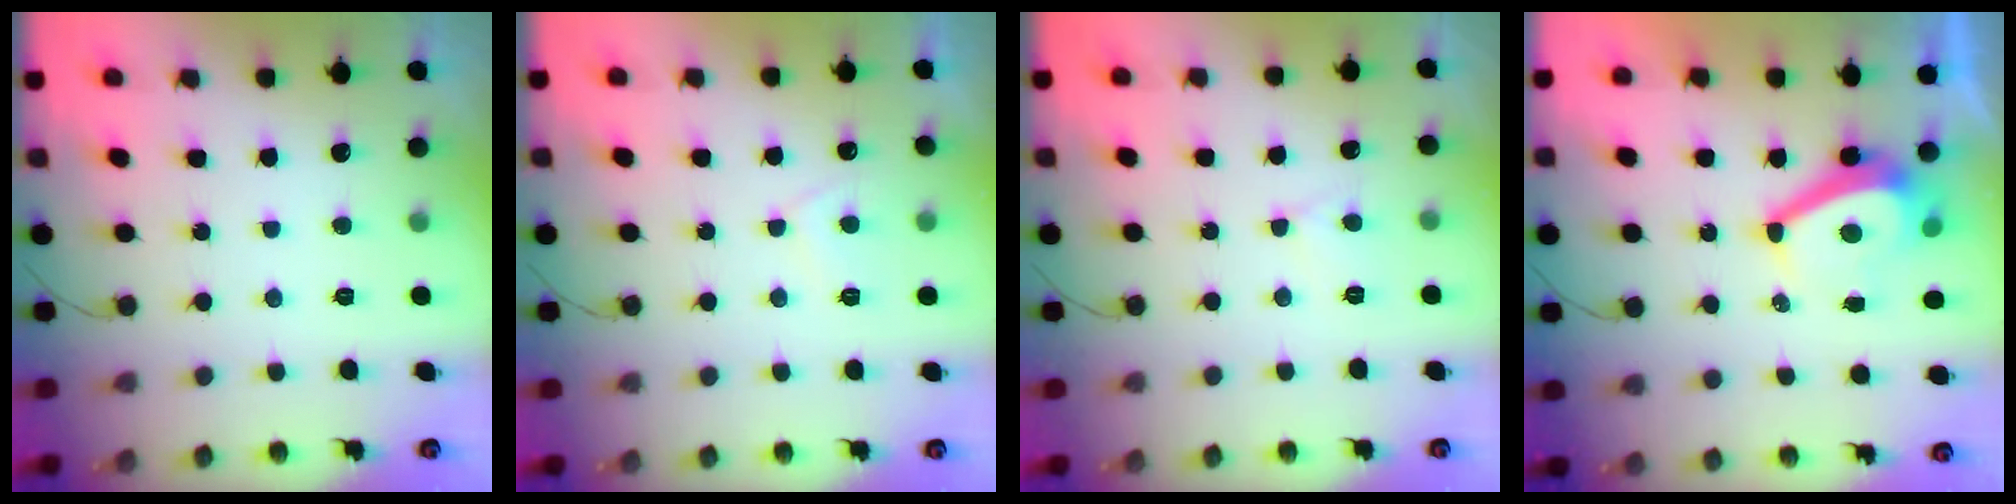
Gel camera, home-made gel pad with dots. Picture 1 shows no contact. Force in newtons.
{"total": 2.9, "press": 2.9, "slide": 0.5}
{"total": 4.9, "press": 4.8, "slide": 0.5}
{"total": 7.7, "press": 7.7, "slide": 0.5}